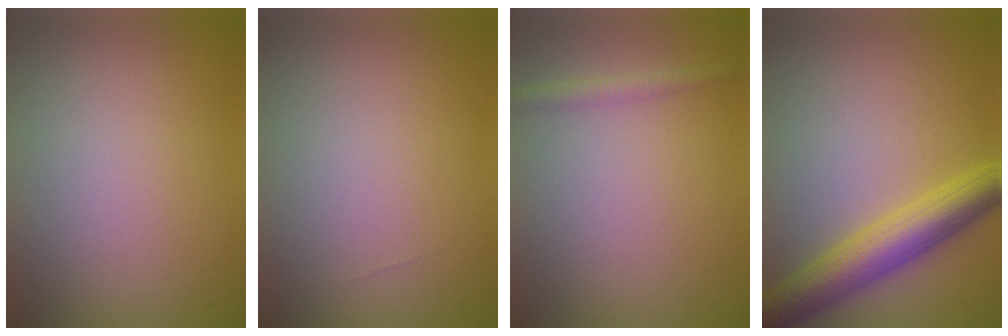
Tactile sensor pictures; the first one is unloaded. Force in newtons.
{"total": 0.0}
{"total": 1.6, "press": 1.6, "slide": 0.0}
{"total": 6.1, "press": 6.1, "slide": 0.0}